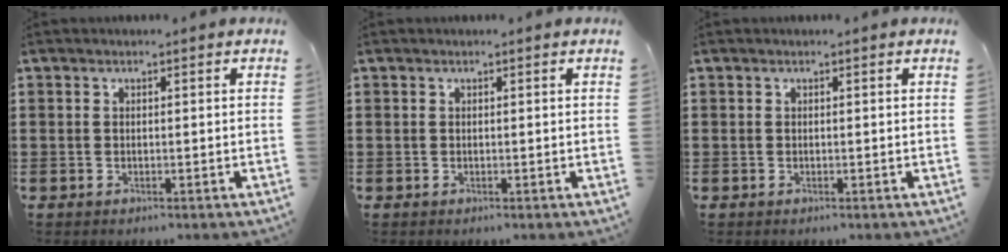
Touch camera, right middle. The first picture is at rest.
{"total": 0.0}
{"total": 0.0}